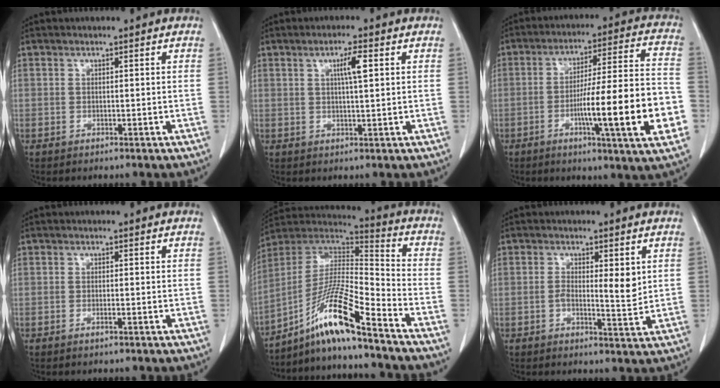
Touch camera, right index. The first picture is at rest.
{"total": 3.6, "force": [1.2, 0.1, 3.4], "torque": [-0.058, 0.001, 0.018]}
{"total": 18.8, "force": [-5.2, 0.4, 18.1], "torque": [-0.241, 0.005, -0.076]}
{"total": 0.8, "force": [-0.4, 0.0, 0.7], "torque": [-0.016, -0.001, -0.006]}
{"total": 14.6, "force": [-10.0, 0.0, 10.5], "torque": [-0.199, 0.007, -0.182]}
{"total": 4.7, "force": [0.7, 1.4, 4.5], "torque": [-0.071, -0.004, 0.009]}